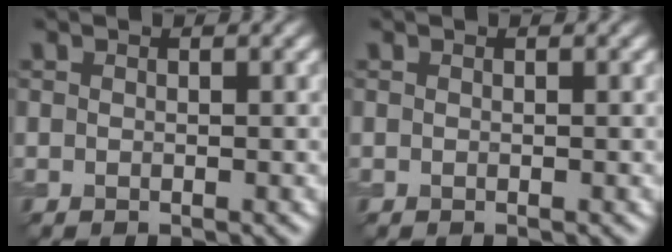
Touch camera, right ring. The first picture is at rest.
{"total": 0.0}